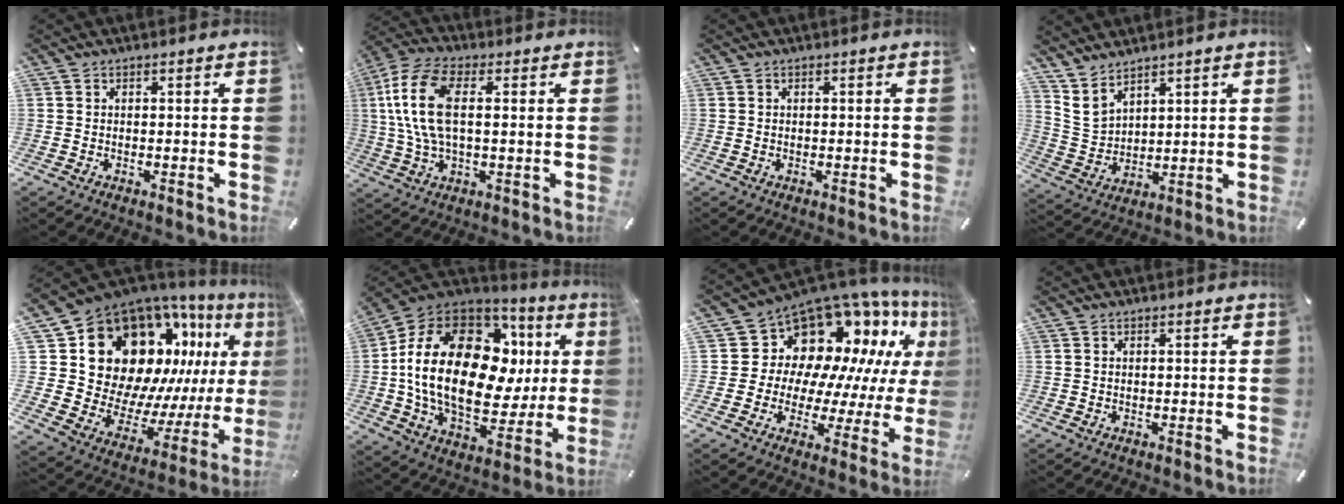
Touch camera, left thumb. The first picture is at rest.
{"total": 13.1, "force": [2.2, 6.2, 11.3], "torque": [-0.256, -0.007, 0.035]}
{"total": 0.0}
{"total": 5.6, "force": [4.5, 3.0, 1.4], "torque": [-0.046, -0.021, 0.087]}
{"total": 21.5, "force": [10.3, 15.8, 10.3], "torque": [-0.176, -0.101, 0.217]}
{"total": 26.0, "force": [2.8, 16.1, 20.2], "torque": [-0.397, -0.014, 0.054]}
{"total": 14.9, "force": [9.6, 10.1, 5.4], "torque": [-0.077, -0.114, 0.174]}
{"total": 0.0}